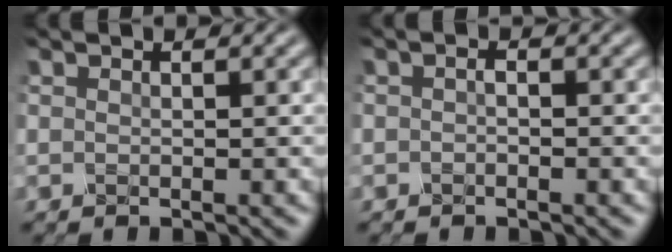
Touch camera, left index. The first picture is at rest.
{"total": 0.8, "force": [-0.4, 0.4, 0.5], "torque": [-0.010, 0.004, -0.012]}